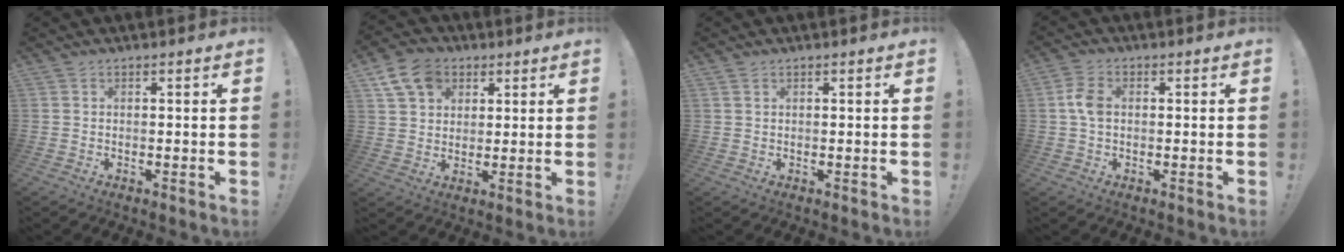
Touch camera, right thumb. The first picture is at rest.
{"total": 11.0, "force": [5.3, 8.4, 4.8], "torque": [-0.074, -0.017, 0.104]}
{"total": 0.8, "force": [0.5, 0.6, 0.3], "torque": [-0.010, 0.004, 0.010]}
{"total": 5.4, "force": [0.4, 3.6, 4.1], "torque": [-0.071, 0.009, 0.008]}